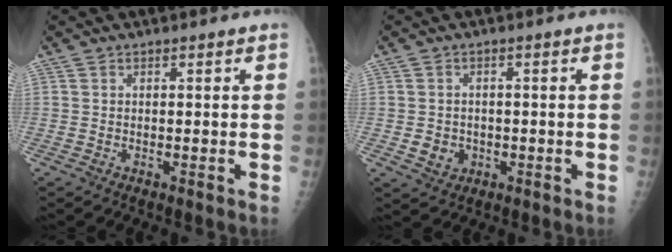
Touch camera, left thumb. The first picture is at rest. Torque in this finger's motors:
{"motor_torque": [-0.02, 0.02, 0.04, 0.04, -0.01]}